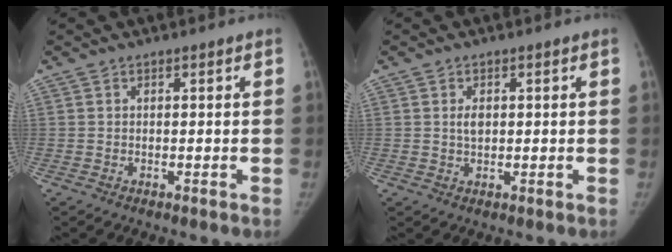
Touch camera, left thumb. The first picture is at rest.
{"total": 2.1, "force": [0.5, 1.3, 1.6], "torque": [-0.023, 0.000, 0.009]}